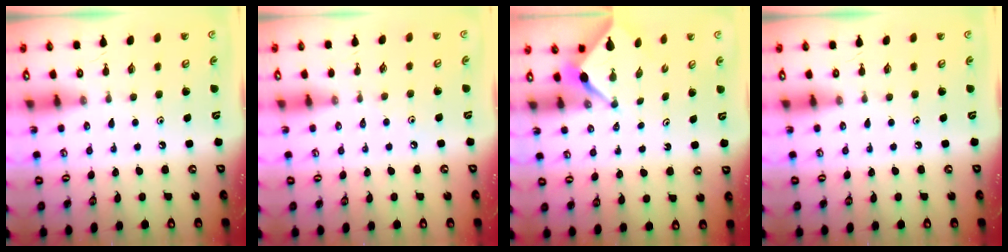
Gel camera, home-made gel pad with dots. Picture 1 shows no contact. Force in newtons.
{"total": 2.8, "press": 2.7, "slide": 0.6}
{"total": 2.4, "press": 2.3, "slide": 0.3}
{"total": 0.0}